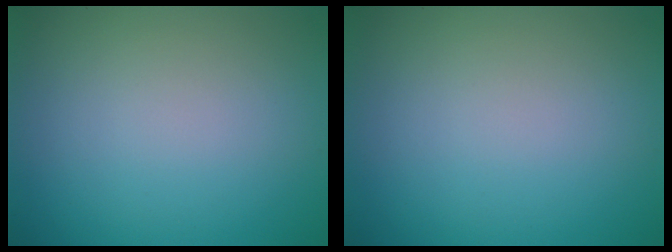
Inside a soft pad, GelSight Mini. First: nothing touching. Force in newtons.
{"total": 0.0}